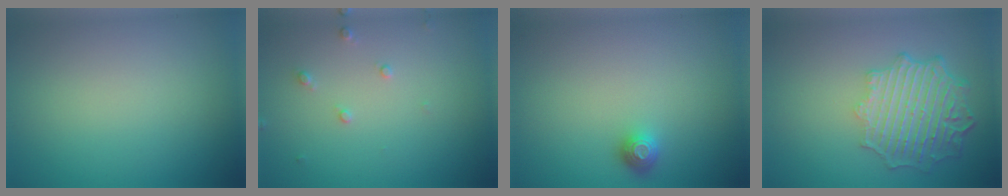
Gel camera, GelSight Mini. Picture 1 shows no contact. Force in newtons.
{"total": 1.1, "press": 1.1, "slide": 0.2}
{"total": 1.3, "press": 1.1, "slide": 0.7}
{"total": 6.5, "press": 5.0, "slide": 4.1}